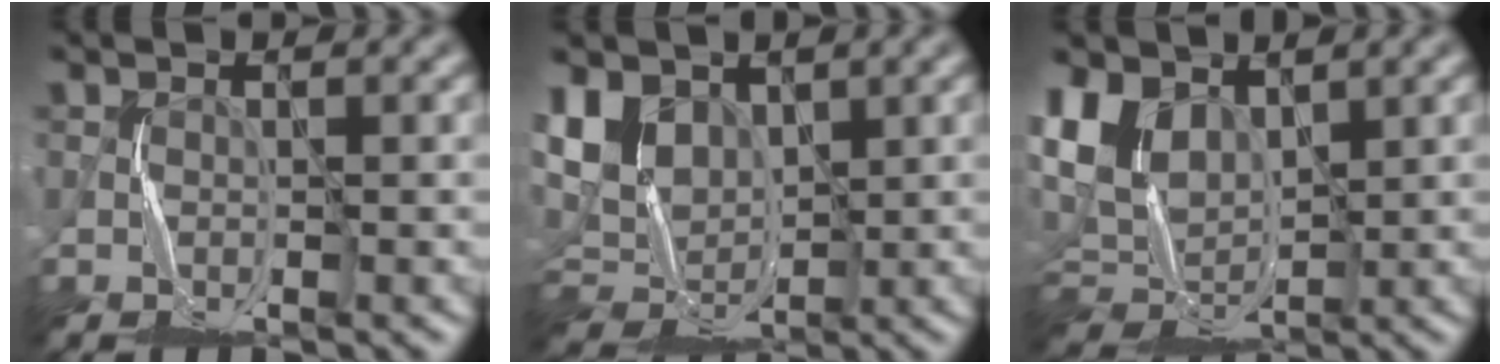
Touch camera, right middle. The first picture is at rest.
{"total": 6.5, "force": [2.2, 4.7, 4.0], "torque": [-0.098, 0.001, 0.040]}
{"total": 5.7, "force": [2.0, 4.1, 3.4], "torque": [-0.087, -0.006, 0.038]}